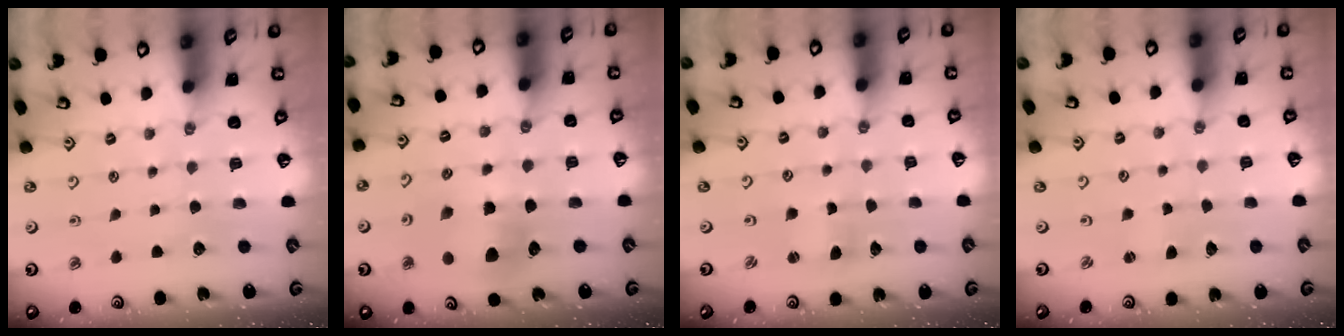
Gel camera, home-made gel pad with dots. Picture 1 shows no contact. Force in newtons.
{"total": 8.0, "press": 8.0, "slide": 0.9}
{"total": 1.7, "press": 1.7, "slide": 0.4}
{"total": 1.6, "press": 1.6, "slide": 0.3}